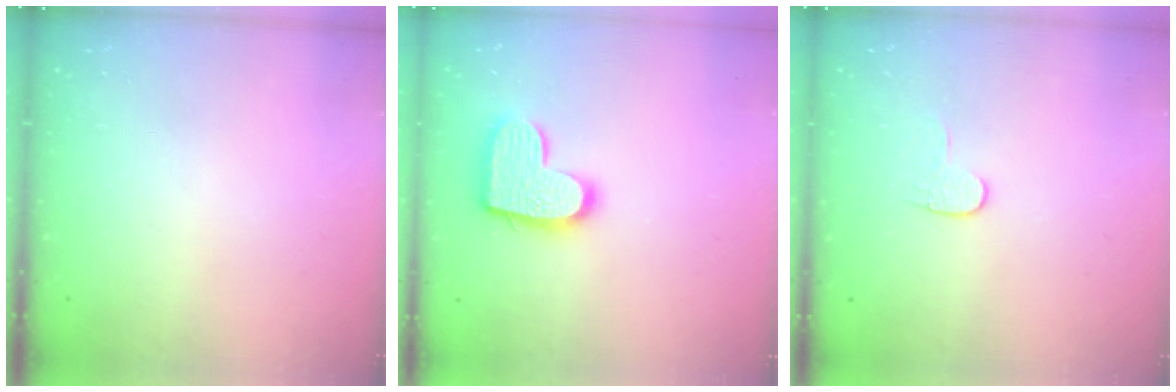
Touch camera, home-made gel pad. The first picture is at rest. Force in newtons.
{"total": 14.6, "press": 14.6, "slide": 0.9}
{"total": 6.2, "press": 6.2, "slide": 0.5}